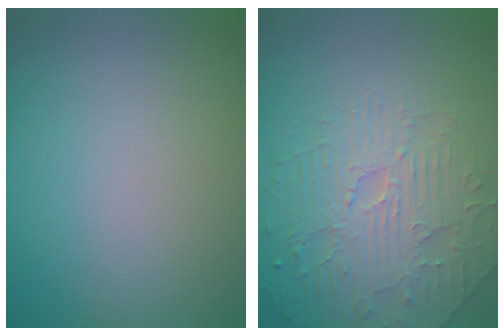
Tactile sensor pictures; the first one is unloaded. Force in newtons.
{"total": 4.2, "press": 4.1, "slide": 0.9}